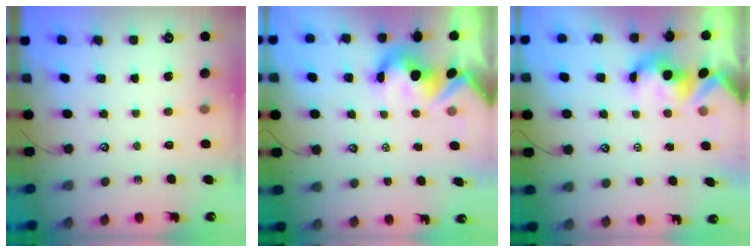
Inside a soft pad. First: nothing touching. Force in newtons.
{"total": 7.0, "press": 7.0, "slide": 1.1}
{"total": 2.1, "press": 2.0, "slide": 0.7}